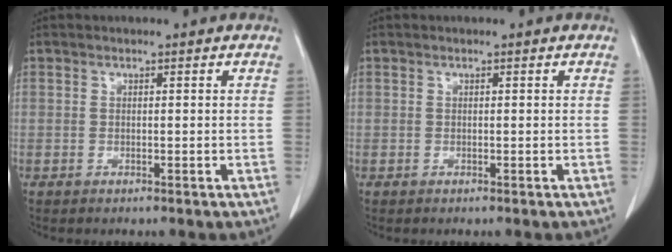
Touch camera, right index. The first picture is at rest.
{"total": 0.0}